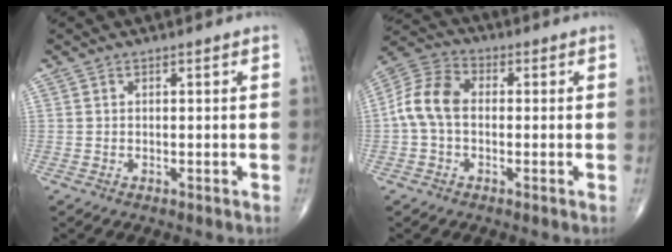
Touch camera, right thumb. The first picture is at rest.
{"total": 9.1, "force": [-0.5, 6.2, 6.6], "torque": [-0.129, 0.028, -0.021]}